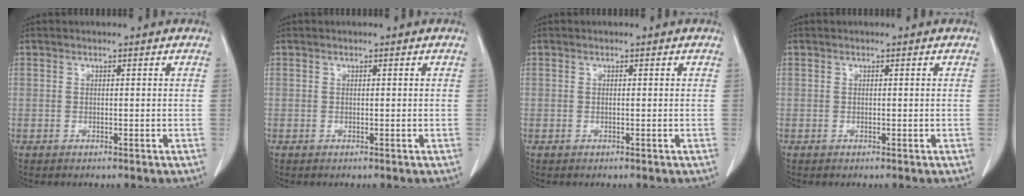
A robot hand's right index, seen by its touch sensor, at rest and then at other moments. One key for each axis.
{"total": 0.0}
{"total": 0.0}
{"total": 0.0}